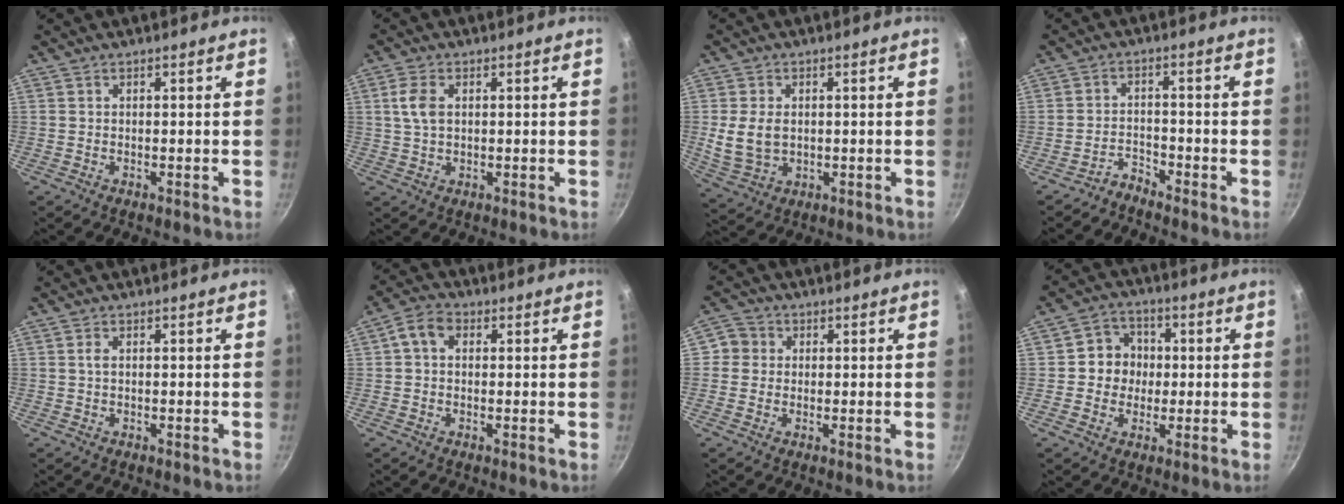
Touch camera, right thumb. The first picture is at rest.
{"total": 4.7, "force": [1.1, 2.8, 3.5], "torque": [-0.070, 0.001, 0.021]}
{"total": 7.4, "force": [0.4, 5.5, 4.9], "torque": [-0.088, -0.009, 0.018]}
{"total": 2.8, "force": [-2.7, 0.4, -0.1], "torque": [0.004, 0.023, -0.055]}
{"total": 0.8, "force": [0.2, 0.3, 0.7], "torque": [-0.014, 0.000, 0.005]}
{"total": 4.7, "force": [1.0, 3.4, 3.1], "torque": [-0.059, 0.013, 0.007]}
{"total": 3.7, "force": [0.2, 3.6, 0.8], "torque": [0.016, 0.005, -0.010]}
{"total": 8.5, "force": [0.5, 7.8, 3.2], "torque": [-0.007, 0.010, -0.005]}